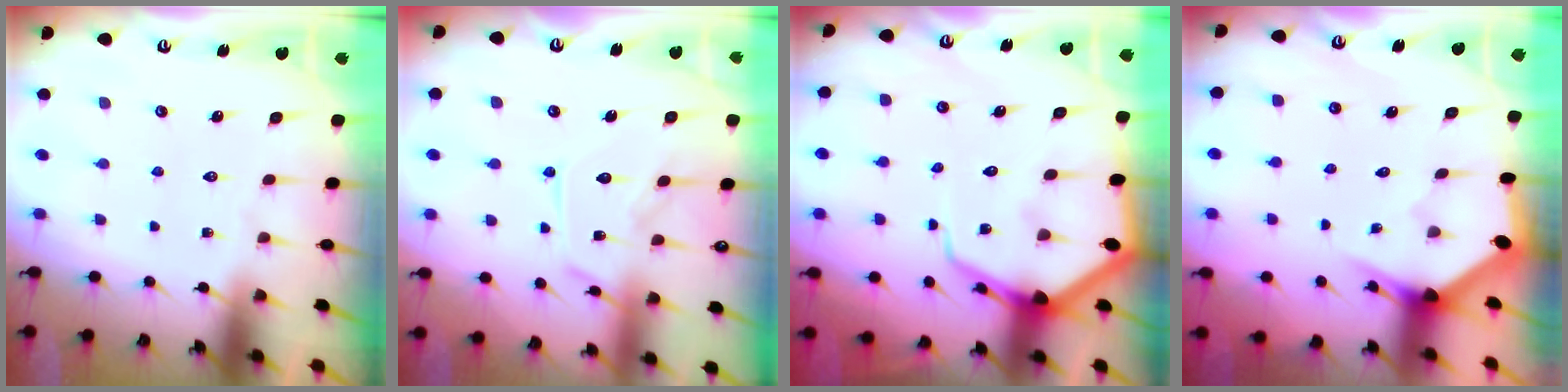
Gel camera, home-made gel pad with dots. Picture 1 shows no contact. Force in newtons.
{"total": 12.2, "press": 12.1, "slide": 1.2}
{"total": 9.5, "press": 9.5, "slide": 1.0}
{"total": 3.1, "press": 3.1, "slide": 0.0}